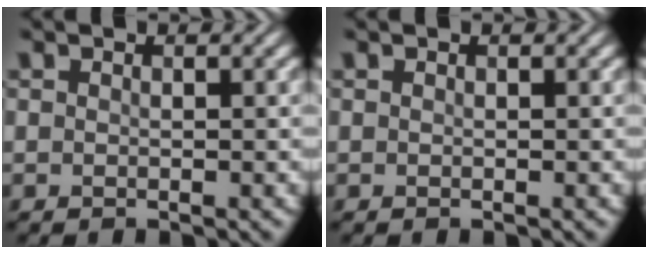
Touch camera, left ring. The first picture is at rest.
{"total": 0.0}